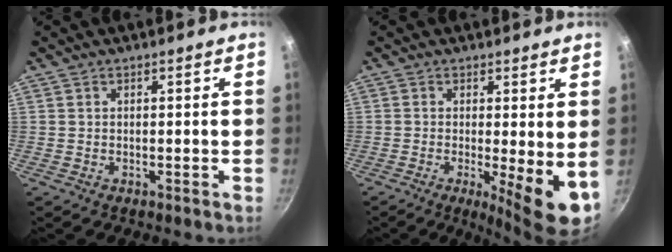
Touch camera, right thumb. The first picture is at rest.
{"total": 8.1, "force": [-0.8, 1.7, 7.8], "torque": [-0.105, -0.016, -0.005]}